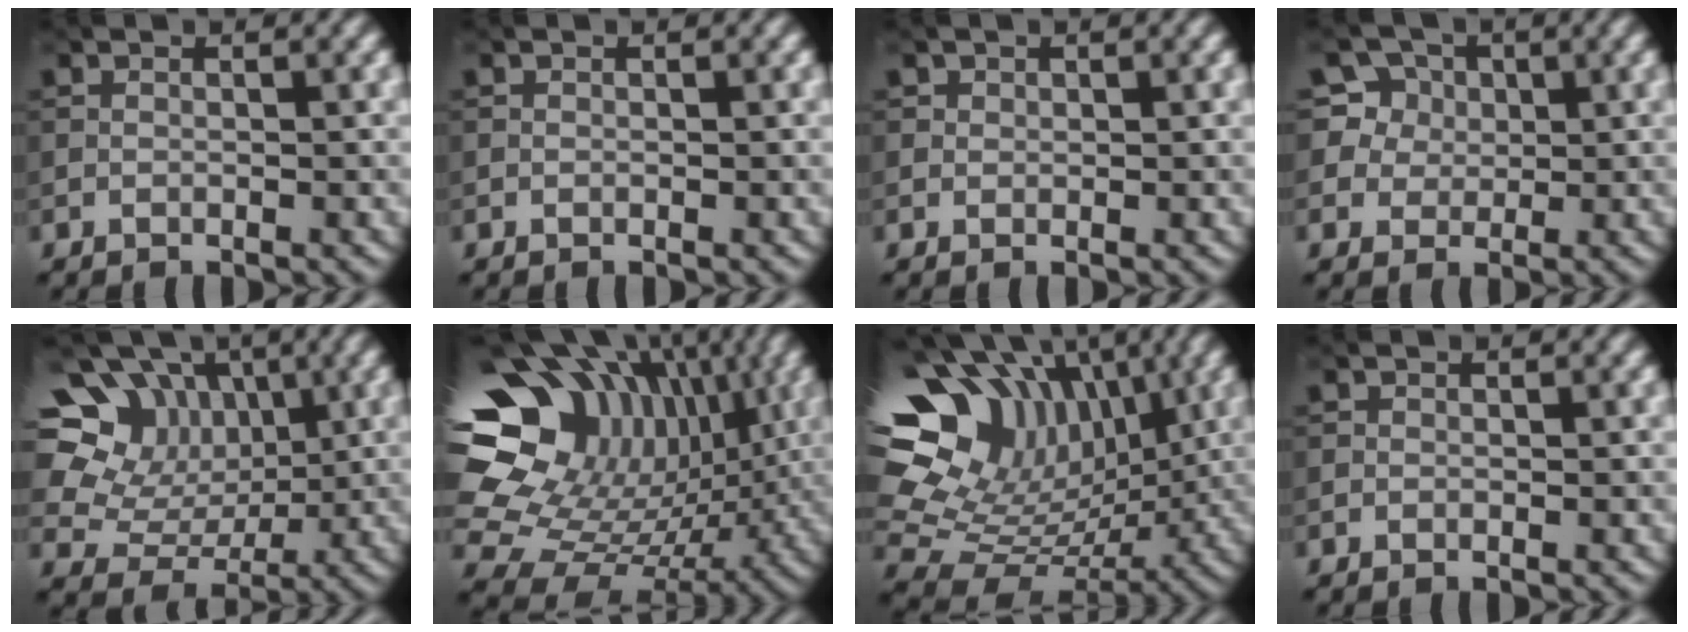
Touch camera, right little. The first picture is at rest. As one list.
[{"total": 0.0}, {"total": 0.9, "force": [0.5, 0.8, 0.2], "torque": [0.000, -0.001, 0.007]}, {"total": 7.5, "force": [2.6, 6.7, 1.9], "torque": [-0.043, 0.045, 0.017]}, {"total": 13.0, "force": [6.4, 9.9, 5.4], "torque": [-0.130, 0.033, 0.110]}, {"total": 18.0, "force": [5.4, 13.8, 10.3], "torque": [-0.200, 0.027, 0.111]}, {"total": 16.0, "force": [5.4, 11.6, 9.6], "torque": [-0.202, 0.026, 0.108]}, {"total": 0.0}]